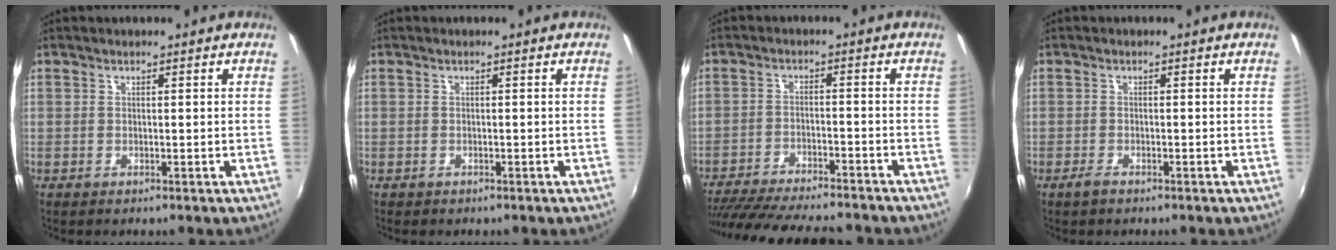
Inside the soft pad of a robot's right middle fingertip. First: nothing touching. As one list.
[{"total": 0.7, "force": [-0.5, 0.5, 0.1], "torque": [-0.005, -0.001, -0.006]}, {"total": 20.1, "force": [-17.6, 3.8, 9.1], "torque": [-0.176, -0.026, -0.262]}, {"total": 1.5, "force": [-1.2, 0.5, 0.8], "torque": [-0.020, -0.003, -0.024]}]